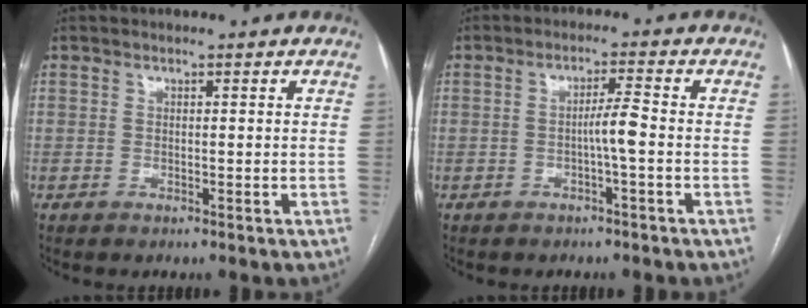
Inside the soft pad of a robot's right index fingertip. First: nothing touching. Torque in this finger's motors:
{"motor_torque": [0.66, -0.03, 0.27, 0.08]}